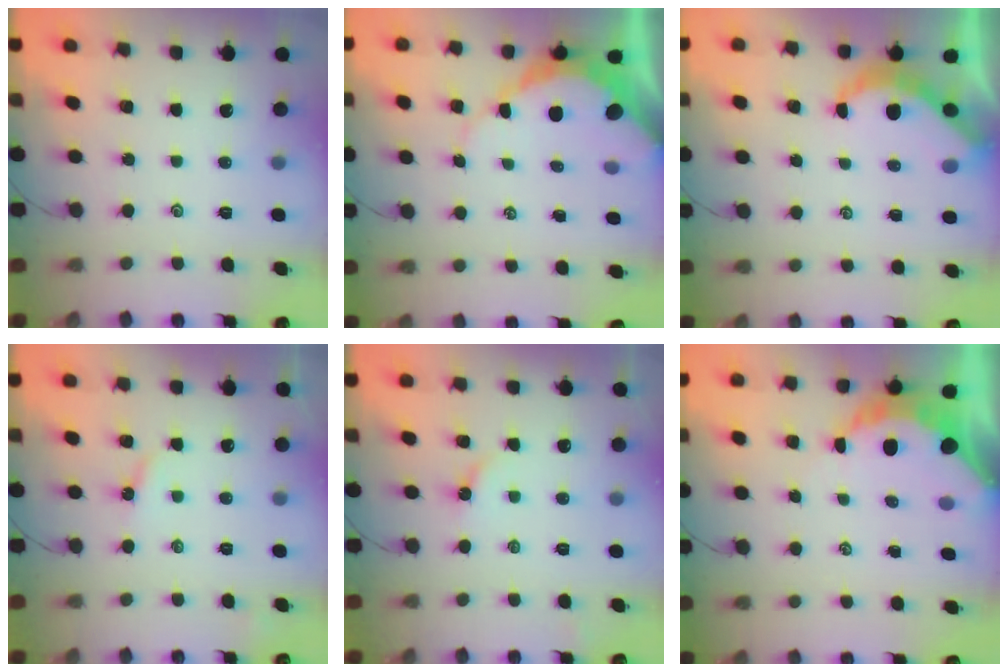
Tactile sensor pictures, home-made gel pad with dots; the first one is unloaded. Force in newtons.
{"total": 8.7, "press": 8.6, "slide": 0.7}
{"total": 4.9, "press": 4.8, "slide": 0.6}
{"total": 2.7, "press": 2.7, "slide": 0.4}
{"total": 3.2, "press": 3.1, "slide": 0.5}
{"total": 8.0, "press": 8.0, "slide": 0.8}